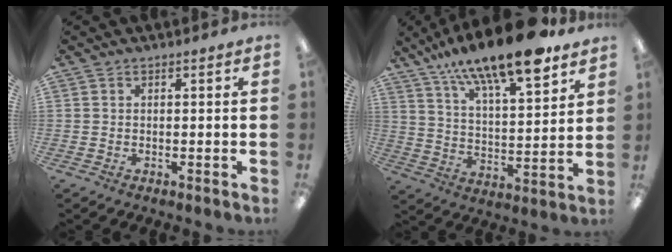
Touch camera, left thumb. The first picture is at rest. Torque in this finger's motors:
{"motor_torque": [0.89, 0.14, 1.76, -1.01, 0.28]}